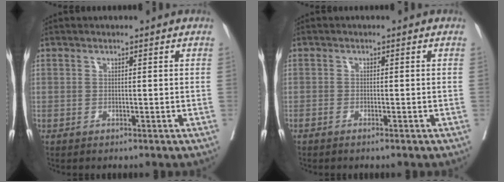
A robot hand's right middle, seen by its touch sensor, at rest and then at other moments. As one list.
[{"total": 0.8, "force": [-0.7, 0.1, 0.5], "torque": [-0.010, -0.001, -0.011]}]